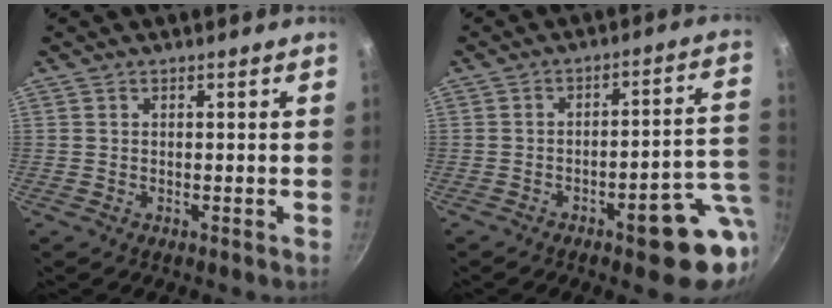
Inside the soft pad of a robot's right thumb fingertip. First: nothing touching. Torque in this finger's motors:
{"motor_torque": [1.86, 1.13, 1.24, -0.87, 0.13]}